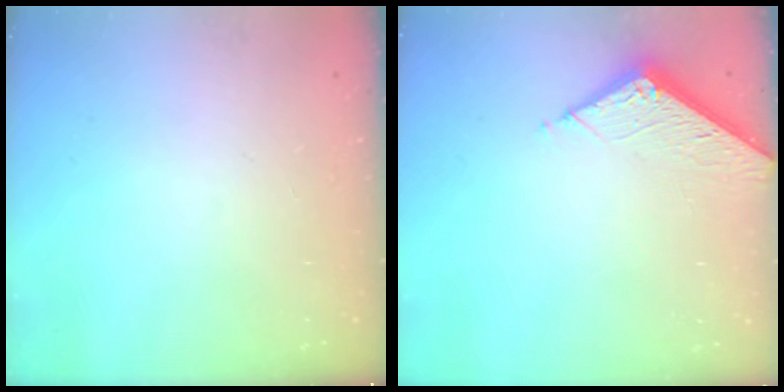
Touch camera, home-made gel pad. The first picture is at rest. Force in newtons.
{"total": 6.8, "press": 6.8, "slide": 0.5}